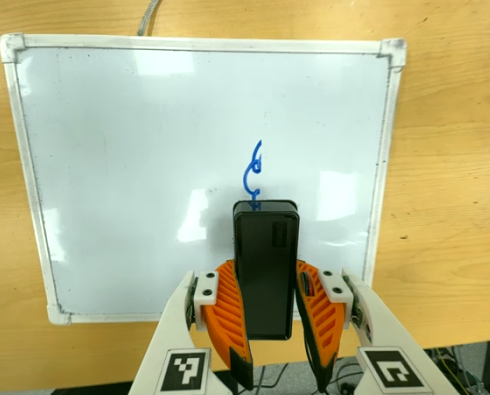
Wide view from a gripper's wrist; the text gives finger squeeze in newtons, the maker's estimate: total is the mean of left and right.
{"total": 9.3, "left": 6.9, "right": 11.7}